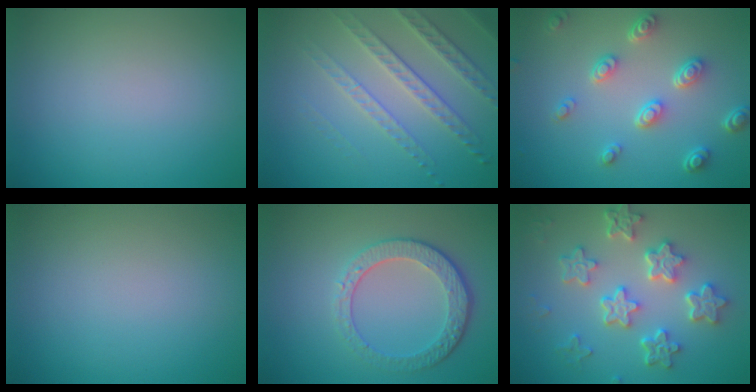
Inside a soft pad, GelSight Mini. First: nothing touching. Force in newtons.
{"total": 3.8, "press": 3.4, "slide": 1.5}
{"total": 4.4, "press": 3.4, "slide": 2.9}
{"total": 0.0}
{"total": 4.6, "press": 3.4, "slide": 3.1}
{"total": 5.9, "press": 4.7, "slide": 3.6}